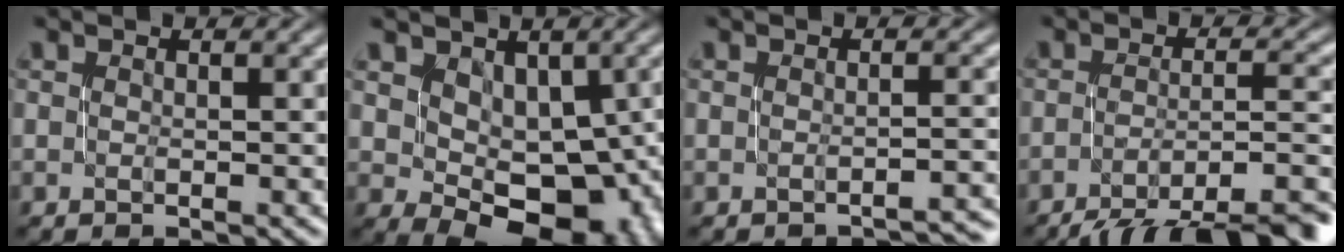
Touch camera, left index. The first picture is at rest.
{"total": 9.7, "force": [-0.3, 6.7, 7.0], "torque": [-0.092, -0.022, 0.008]}
{"total": 2.3, "force": [-1.9, 0.5, 1.1], "torque": [-0.005, 0.004, -0.029]}
{"total": 9.7, "force": [-7.4, 2.3, 5.8], "torque": [-0.082, 0.002, -0.110]}